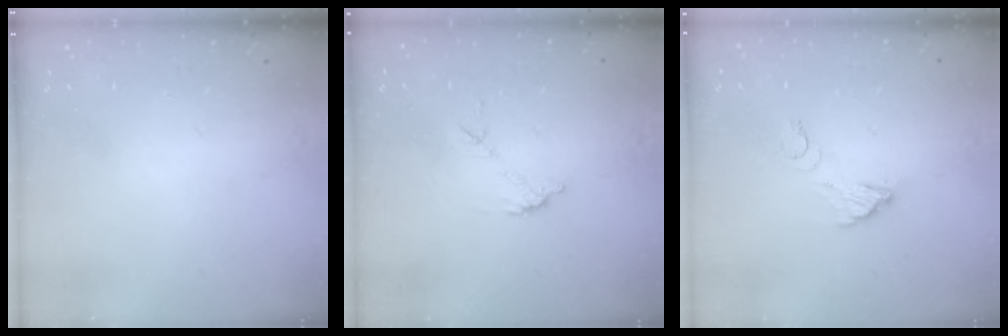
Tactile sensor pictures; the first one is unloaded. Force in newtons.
{"total": 7.2, "press": 7.2, "slide": 0.2}
{"total": 4.1, "press": 4.1, "slide": 0.2}